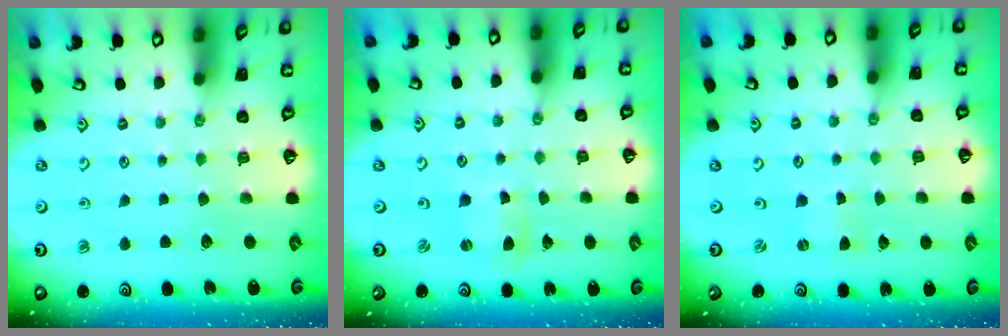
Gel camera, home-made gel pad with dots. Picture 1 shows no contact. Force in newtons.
{"total": 2.6, "press": 2.6, "slide": 0.3}
{"total": 0.0}